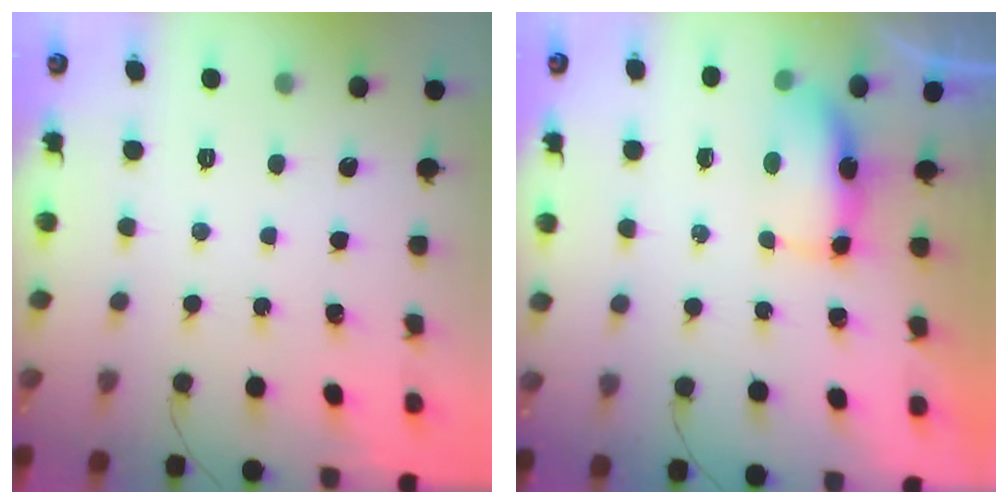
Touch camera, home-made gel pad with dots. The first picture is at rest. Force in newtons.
{"total": 6.9, "press": 6.5, "slide": 2.4}